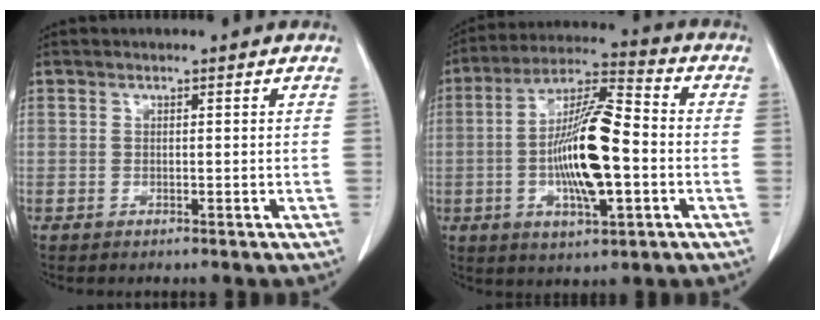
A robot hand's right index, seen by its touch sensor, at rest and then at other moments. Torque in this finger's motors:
{"motor_torque": [2.14, 0.00, 0.71, 0.15]}